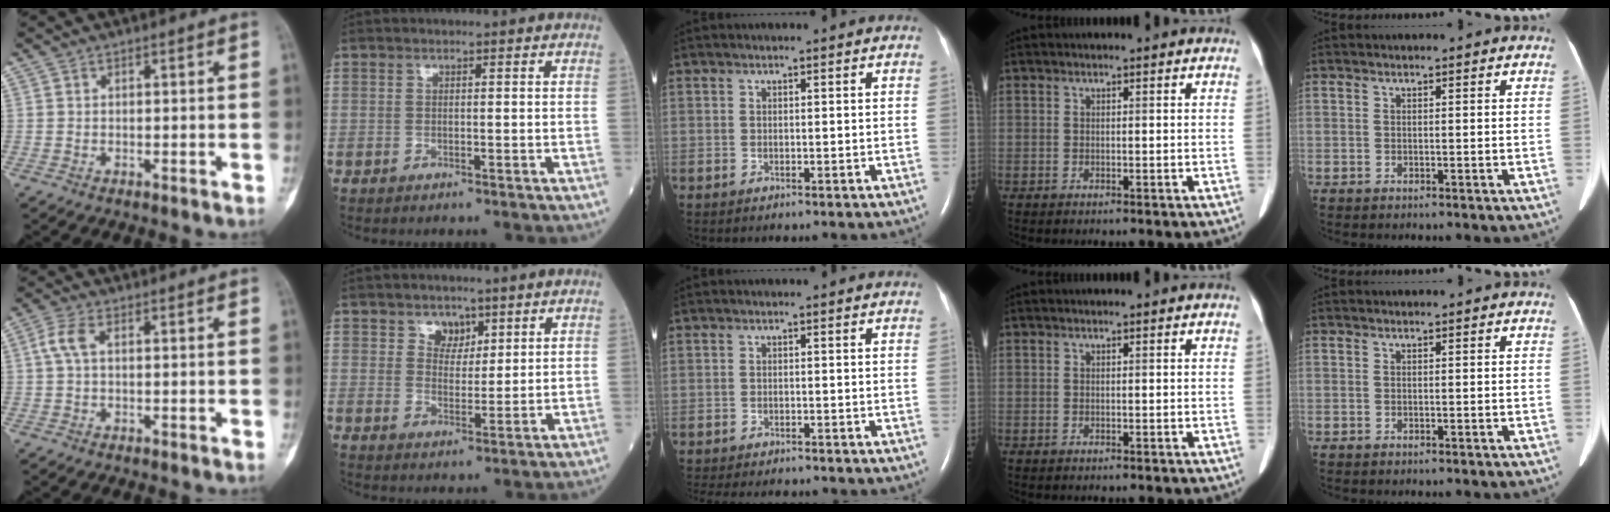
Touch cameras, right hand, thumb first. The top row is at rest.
{"thumb": {"total": 3.7, "force": [0.6, 1.8, 3.2], "torque": [-0.085, 0.011, 0.010]}, "index": {"total": 3.6, "force": [2.2, 2.6, 1.2], "torque": [-0.011, 0.000, 0.039]}, "middle": {"total": 7.5, "force": [-6.8, 1.3, 2.9], "torque": [-0.042, -0.009, -0.094]}}